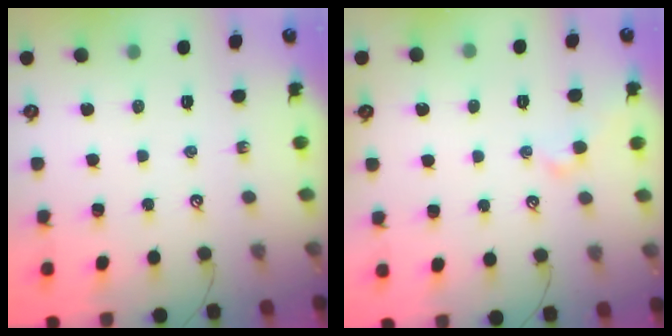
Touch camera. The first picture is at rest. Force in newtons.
{"total": 0.8, "press": 0.7, "slide": 0.4}